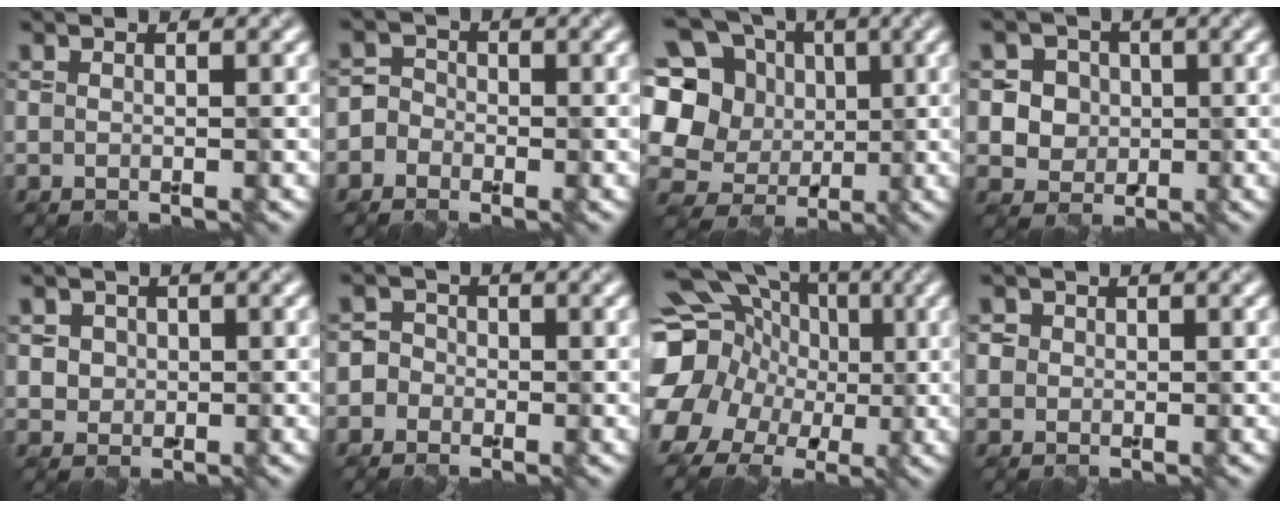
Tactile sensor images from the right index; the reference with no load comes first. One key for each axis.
{"total": 2.6, "fx": -1.4, "fy": 2.2, "fz": 0.3, "tx": 0.019, "ty": 0.013, "tz": -0.036}
{"total": 15.9, "fx": 1.8, "fy": 14.2, "fz": 7.0, "tx": -0.199, "ty": 0.031, "tz": 0.015}
{"total": 5.6, "fx": 1.0, "fy": 5.2, "fz": 1.9, "tx": -0.025, "ty": 0.020, "tz": 0.012}
{"total": 2.5, "fx": 0.7, "fy": 2.2, "fz": 0.9, "tx": -0.013, "ty": 0.006, "tz": 0.019}
{"total": 3.1, "fx": -1.3, "fy": 2.8, "fz": 0.3, "tx": 0.027, "ty": 0.012, "tz": -0.045}
{"total": 14.8, "fx": 0.2, "fy": 13.0, "fz": 6.9, "tx": -0.169, "ty": 0.025, "tz": -0.022}
{"total": 1.9, "fx": 0.7, "fy": 1.7, "fz": 0.6, "tx": 0.000, "ty": 0.008, "tz": 0.010}